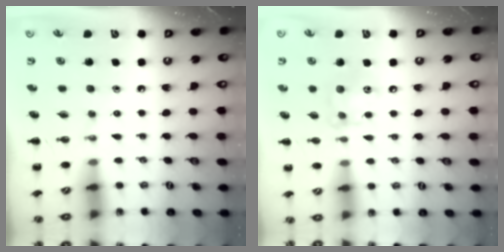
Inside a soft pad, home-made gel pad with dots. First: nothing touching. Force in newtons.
{"total": 7.9, "press": 7.8, "slide": 0.9}